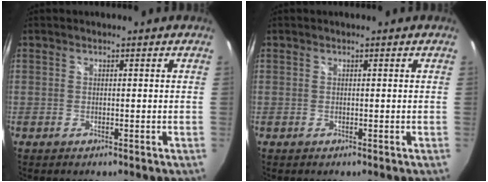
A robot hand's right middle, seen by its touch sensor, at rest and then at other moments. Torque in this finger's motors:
{"motor_torque": [0.00, 0.00, 0.00, 0.00]}